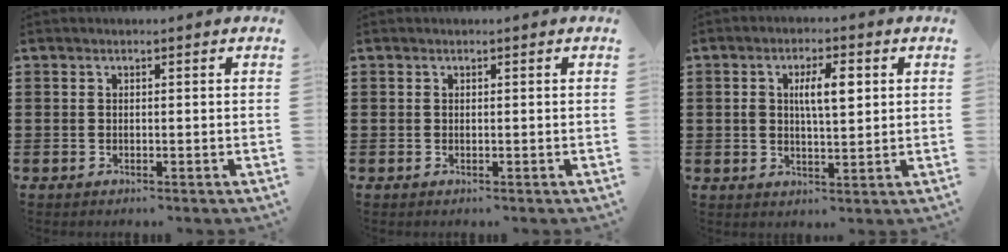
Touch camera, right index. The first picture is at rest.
{"total": 0.0}
{"total": 5.6, "force": [1.3, 1.9, 5.1], "torque": [-0.097, 0.005, 0.018]}